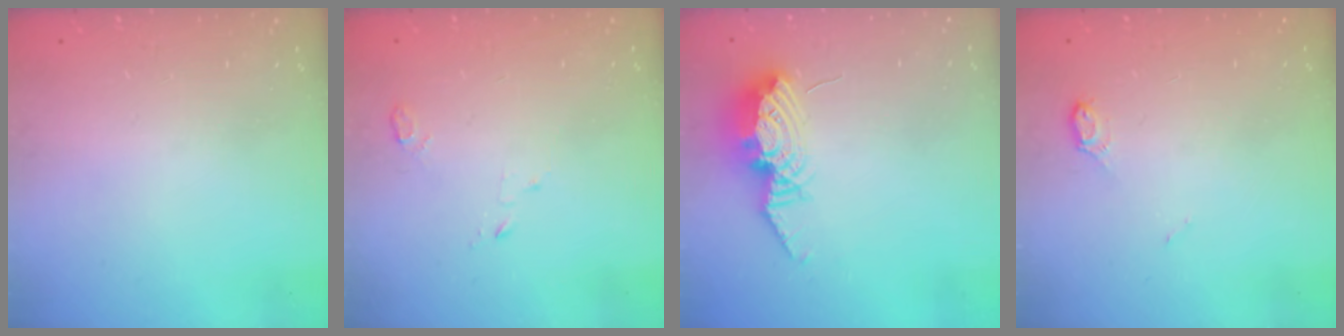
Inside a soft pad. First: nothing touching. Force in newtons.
{"total": 2.8, "press": 2.8, "slide": 0.3}
{"total": 11.9, "press": 11.8, "slide": 1.1}
{"total": 5.5, "press": 5.4, "slide": 0.6}